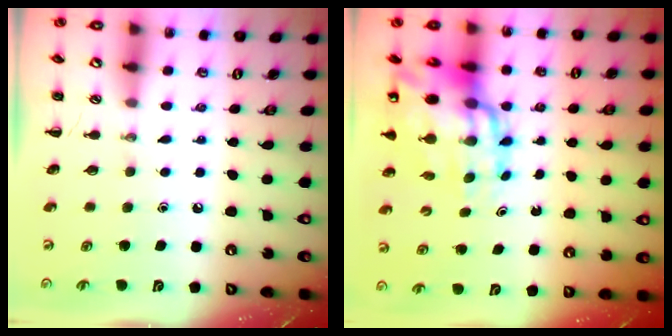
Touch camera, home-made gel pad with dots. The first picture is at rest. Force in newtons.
{"total": 19.1, "press": 18.4, "slide": 5.2}